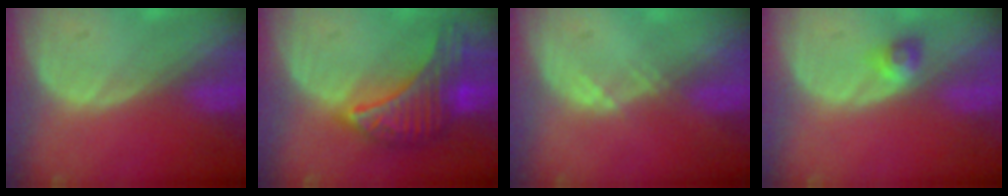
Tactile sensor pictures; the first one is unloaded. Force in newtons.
{"total": 9.9, "press": 9.9, "slide": 0.6}
{"total": 1.3, "press": 1.1, "slide": 0.7}
{"total": 2.5, "press": 2.2, "slide": 1.3}